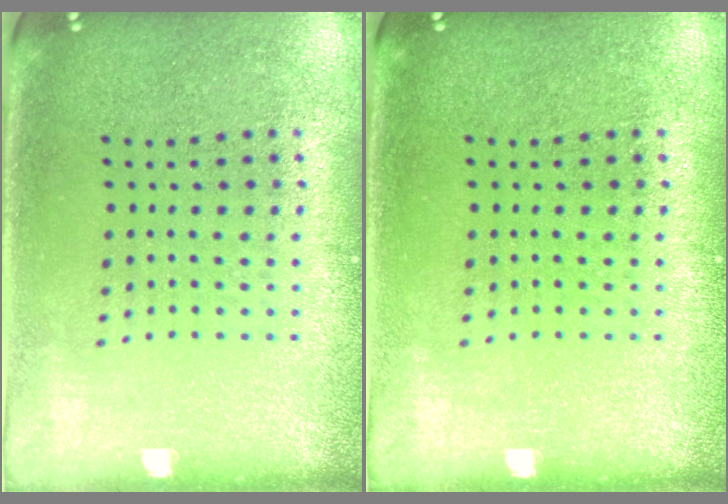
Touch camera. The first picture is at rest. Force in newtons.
{"total": 0.0}